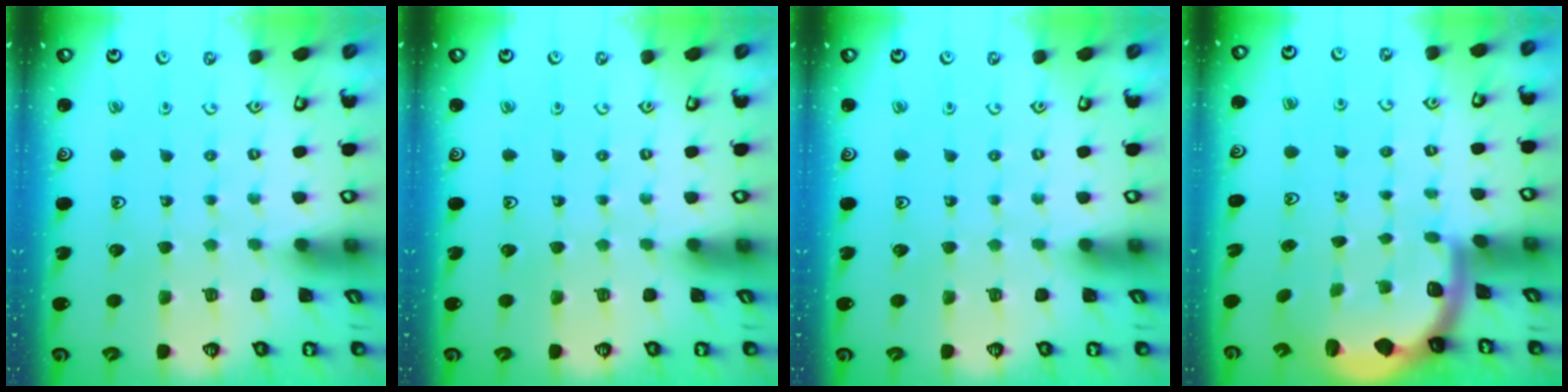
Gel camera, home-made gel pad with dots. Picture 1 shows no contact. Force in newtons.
{"total": 0.0}
{"total": 0.0}
{"total": 3.3, "press": 3.1, "slide": 1.2}